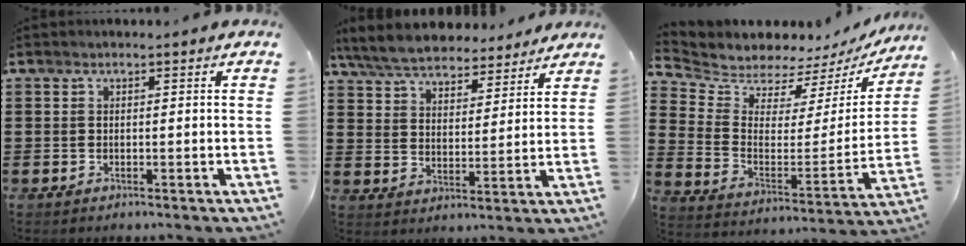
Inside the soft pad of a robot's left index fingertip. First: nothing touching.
{"total": 6.6, "force": [6.3, 1.2, 1.8], "torque": [-0.063, -0.030, 0.111]}
{"total": 5.7, "force": [5.6, 1.2, 0.0], "torque": [-0.039, -0.054, 0.095]}